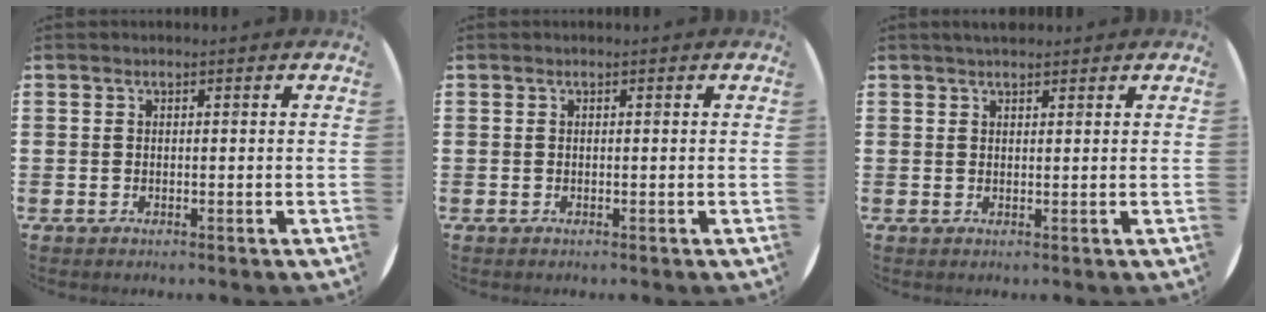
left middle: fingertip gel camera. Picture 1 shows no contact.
{"total": 0.0}
{"total": 1.7, "force": [1.5, 0.3, 0.6], "torque": [-0.013, 0.004, 0.028]}